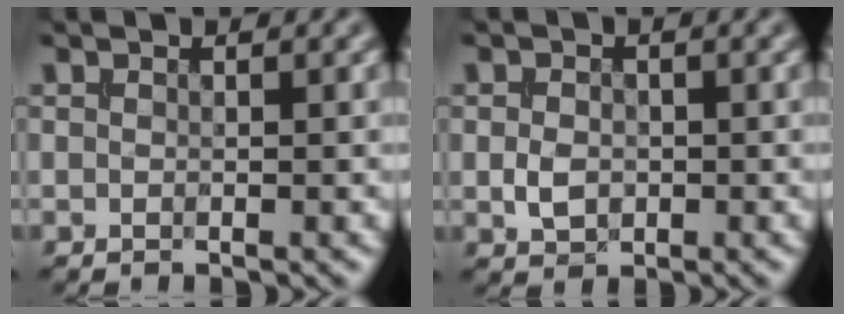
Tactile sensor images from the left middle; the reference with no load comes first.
{"total": 2.1, "force": [-0.3, 1.7, 1.2], "torque": [-0.024, -0.004, -0.009]}